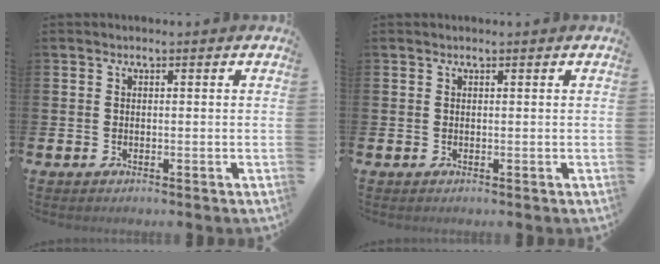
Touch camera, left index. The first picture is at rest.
{"total": 0.0}